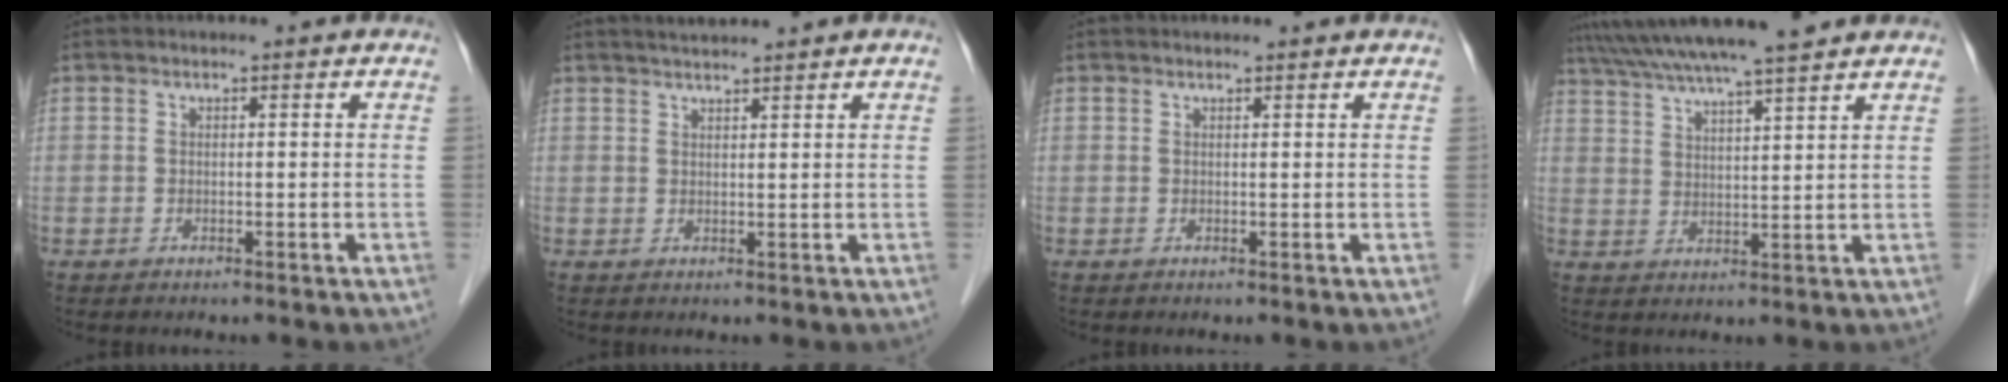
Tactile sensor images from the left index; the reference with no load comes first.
{"total": 3.5, "force": [3.2, -0.2, 1.3], "torque": [-0.019, 0.022, 0.055]}
{"total": 1.8, "force": [1.8, 0.0, 0.3], "torque": [-0.009, 0.009, 0.023]}
{"total": 15.0, "force": [13.1, 0.2, 7.4], "torque": [-0.134, 0.034, 0.200]}